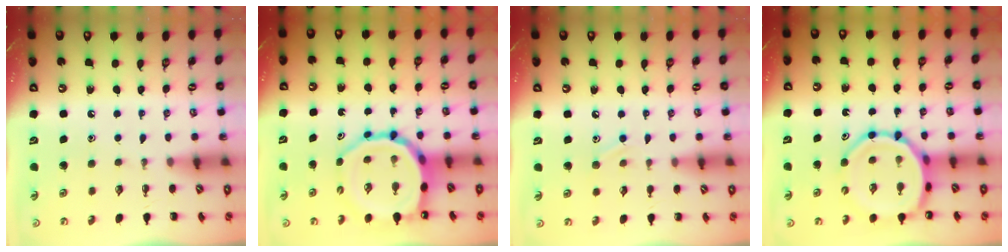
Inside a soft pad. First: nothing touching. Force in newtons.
{"total": 13.1, "press": 12.6, "slide": 3.4}
{"total": 6.6, "press": 6.3, "slide": 1.8}
{"total": 12.0, "press": 11.5, "slide": 3.3}